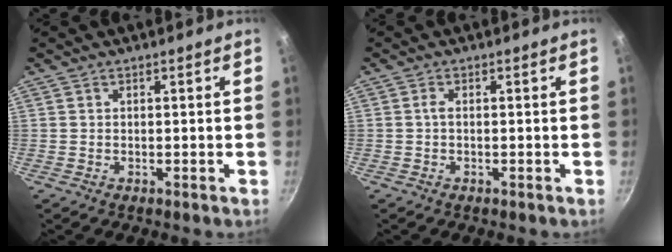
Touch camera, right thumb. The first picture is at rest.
{"total": 1.0, "force": [-0.2, 0.4, 0.9], "torque": [-0.024, 0.004, -0.004]}